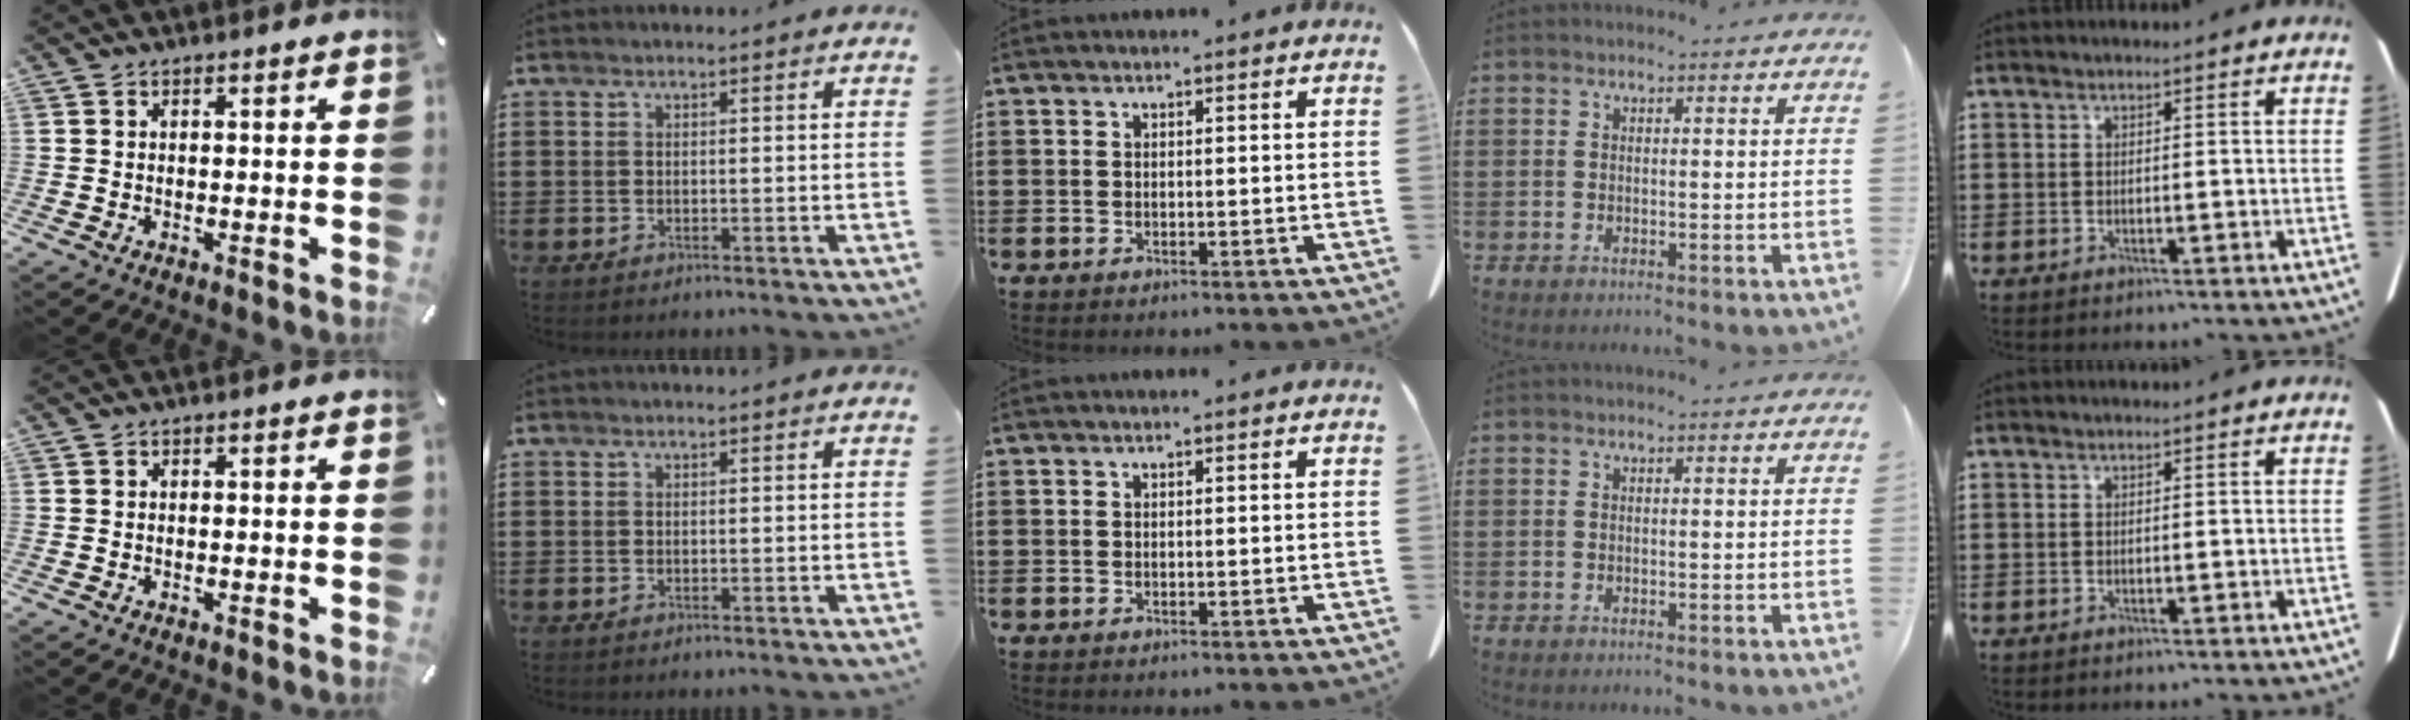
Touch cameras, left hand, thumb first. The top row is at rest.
{}